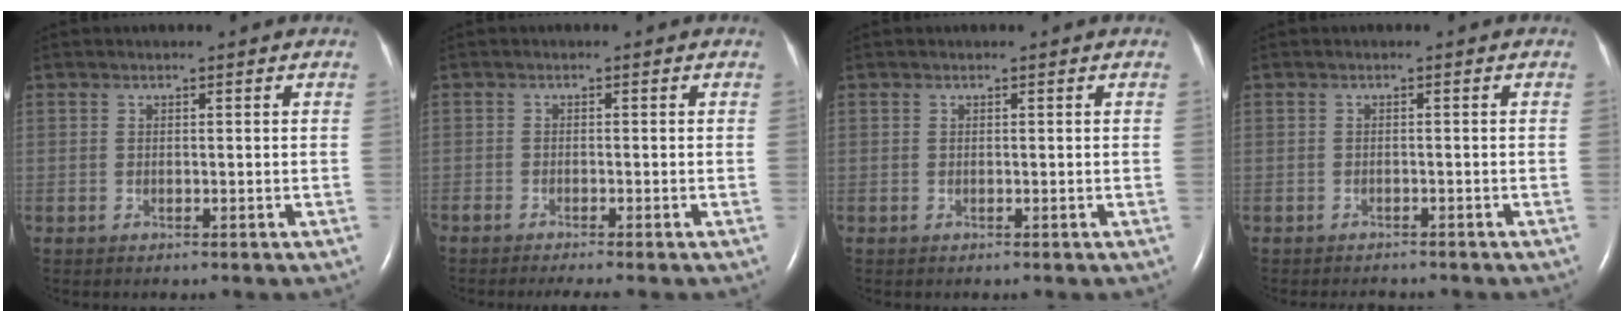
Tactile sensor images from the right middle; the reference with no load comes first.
{"total": 3.4, "force": [-2.9, -0.1, 1.8], "torque": [-0.025, -0.007, -0.044]}
{"total": 0.0}
{"total": 2.9, "force": [-2.7, 0.8, 0.8], "torque": [-0.011, -0.005, -0.032]}